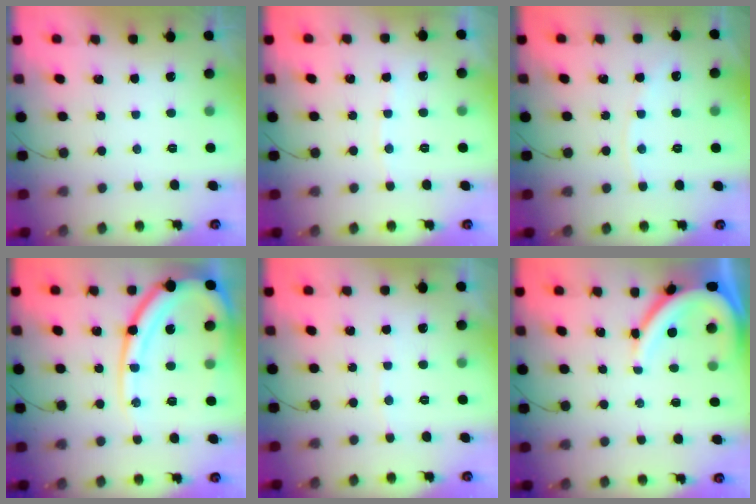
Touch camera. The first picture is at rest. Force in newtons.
{"total": 4.9, "press": 4.8, "slide": 0.7}
{"total": 5.9, "press": 5.9, "slide": 0.9}
{"total": 17.2, "press": 17.1, "slide": 1.9}
{"total": 2.2, "press": 2.2, "slide": 0.3}
{"total": 9.0, "press": 9.0, "slide": 1.0}